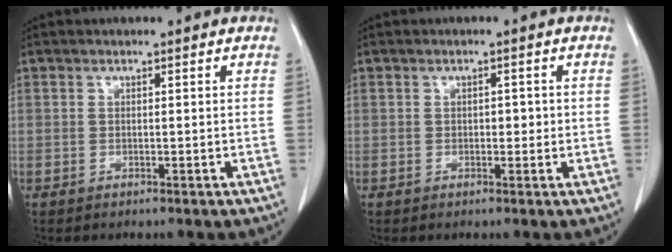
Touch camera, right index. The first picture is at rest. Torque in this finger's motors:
{"motor_torque": [0.13, -0.10, 0.01, 0.02]}